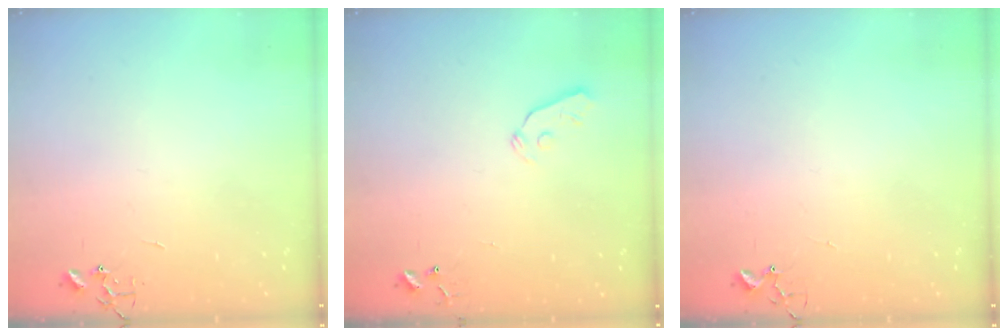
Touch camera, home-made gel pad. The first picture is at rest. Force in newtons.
{"total": 3.8, "press": 3.7, "slide": 0.7}
{"total": 5.1, "press": 5.1, "slide": 0.3}